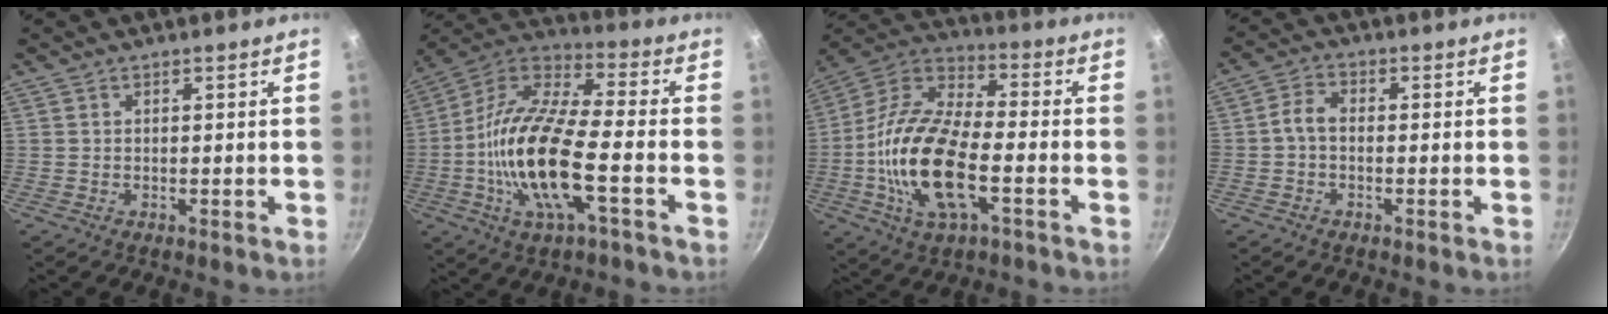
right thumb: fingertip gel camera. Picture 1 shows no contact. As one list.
[{"total": 19.2, "force": [-4.5, 6.4, 17.6], "torque": [-0.345, 0.033, -0.104]}, {"total": 19.6, "force": [-4.7, 8.7, 17.0], "torque": [-0.328, 0.031, -0.103]}, {"total": 3.4, "force": [-0.8, 2.2, 2.6], "torque": [-0.053, 0.021, -0.025]}]